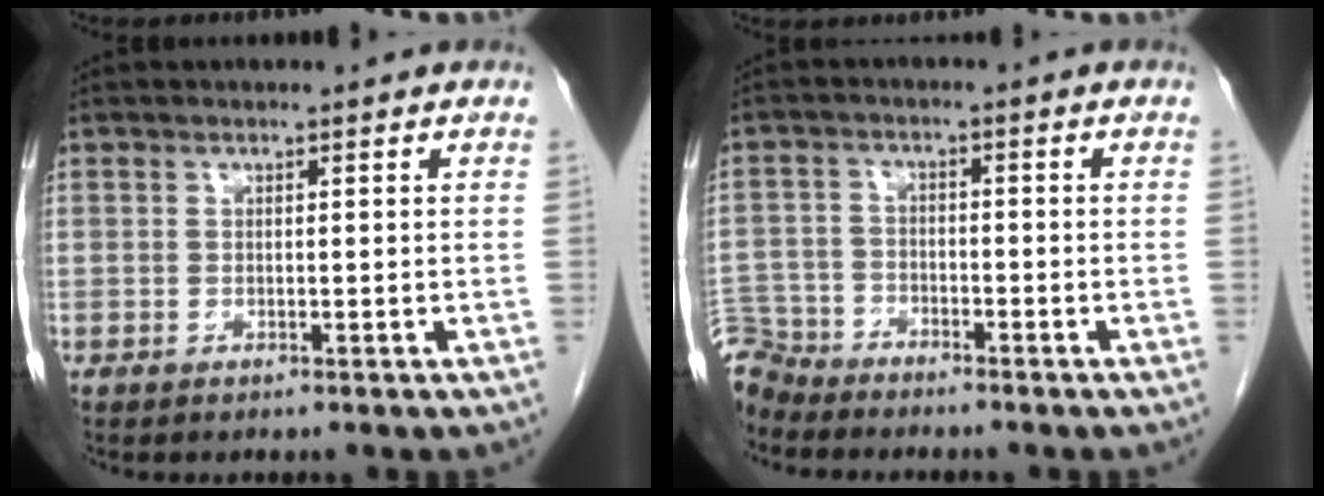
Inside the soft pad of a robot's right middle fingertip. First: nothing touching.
{"total": 6.1, "force": [-5.9, 1.5, -0.4], "torque": [0.008, -0.002, -0.117]}